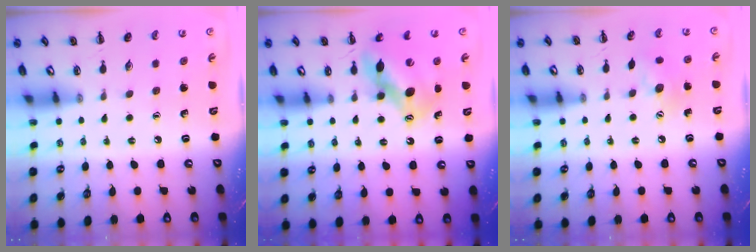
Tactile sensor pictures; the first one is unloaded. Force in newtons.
{"total": 12.4, "press": 12.0, "slide": 3.1}
{"total": 8.7, "press": 8.6, "slide": 1.1}